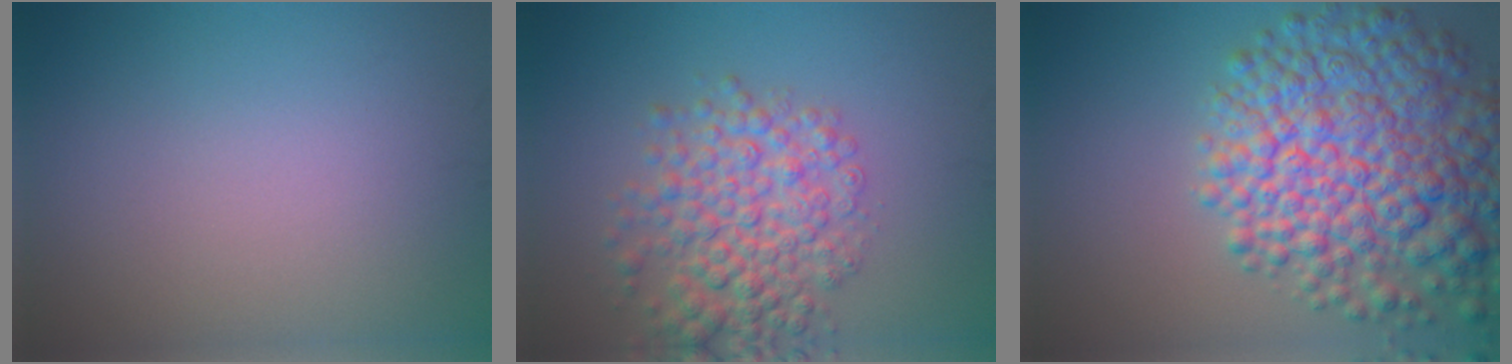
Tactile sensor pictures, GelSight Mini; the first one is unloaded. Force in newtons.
{"total": 6.0, "press": 6.0, "slide": 0.2}
{"total": 10.9, "press": 10.9, "slide": 0.4}